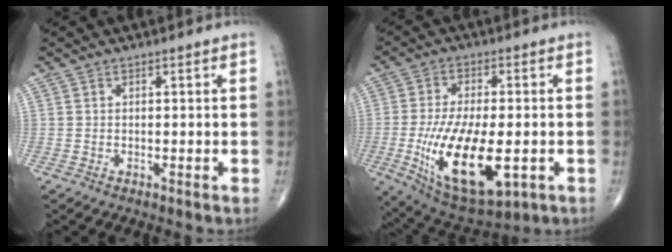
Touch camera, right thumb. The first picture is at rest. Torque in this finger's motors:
{"motor_torque": [1.23, 1.85, 1.06, 0.42, 0.53]}